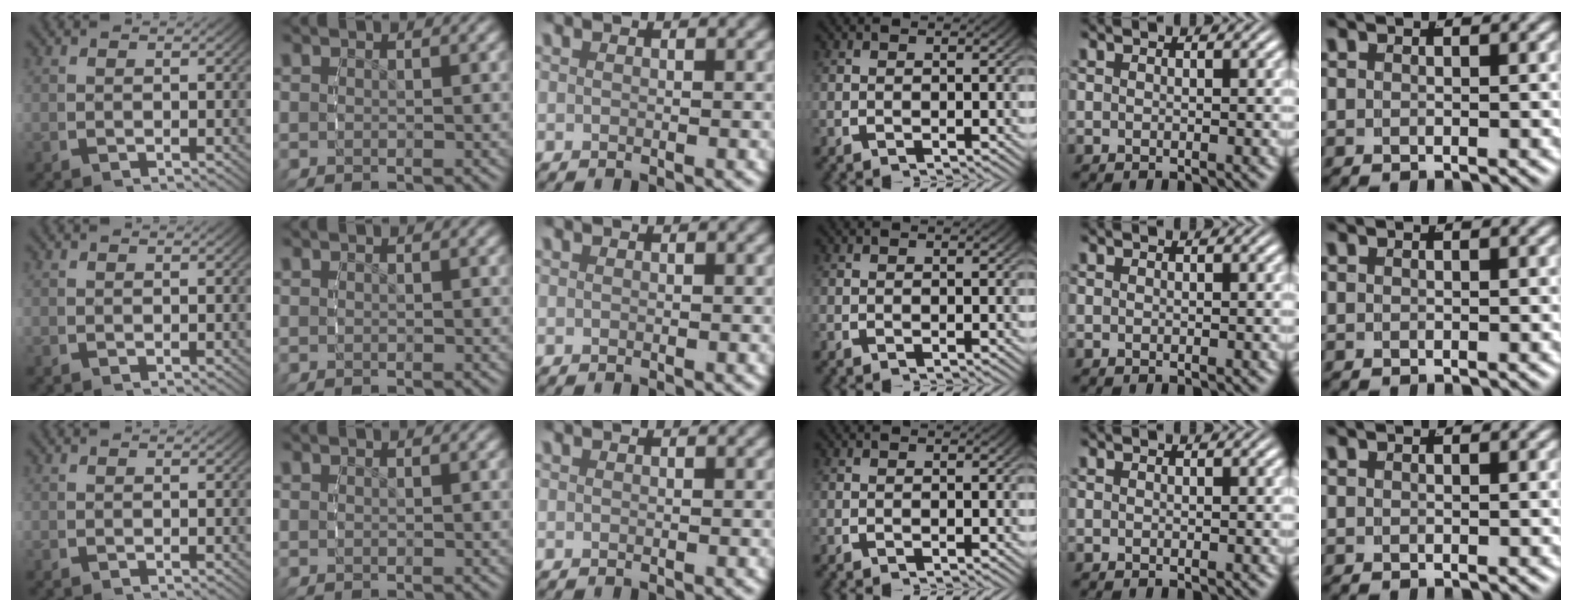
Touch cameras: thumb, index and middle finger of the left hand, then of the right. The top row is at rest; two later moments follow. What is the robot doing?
{"motion": "reach", "object": "button"}